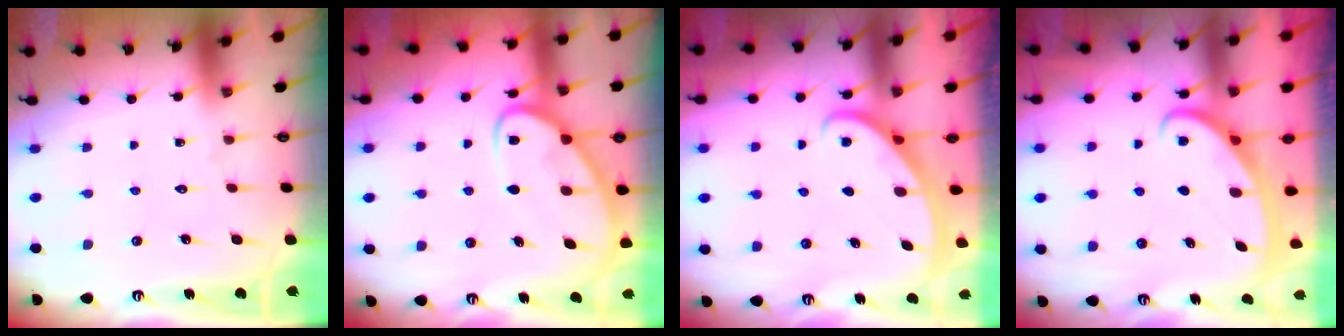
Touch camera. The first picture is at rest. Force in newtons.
{"total": 8.7, "press": 8.7, "slide": 0.8}
{"total": 2.8, "press": 2.8, "slide": 0.1}
{"total": 2.7, "press": 2.7, "slide": 0.3}